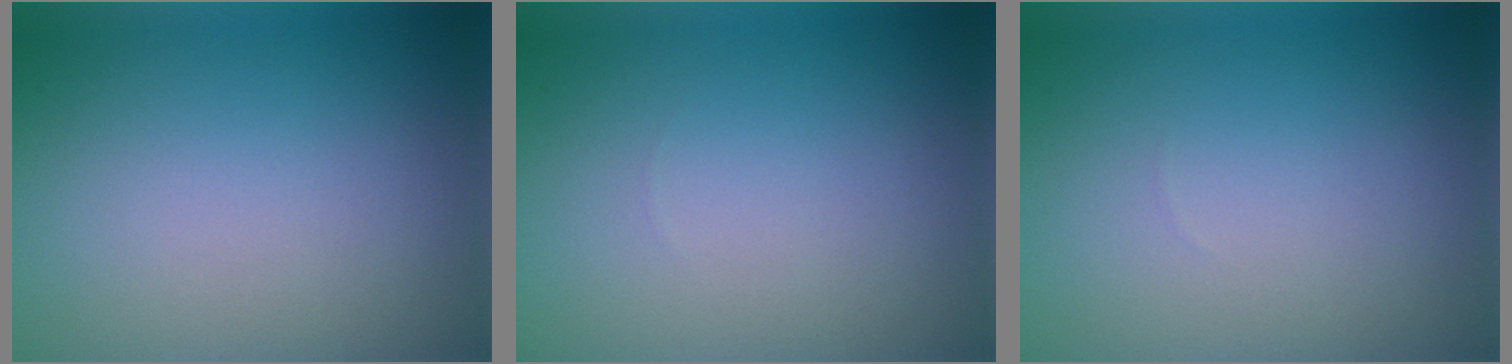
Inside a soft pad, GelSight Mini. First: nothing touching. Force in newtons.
{"total": 0.0}
{"total": 0.0}